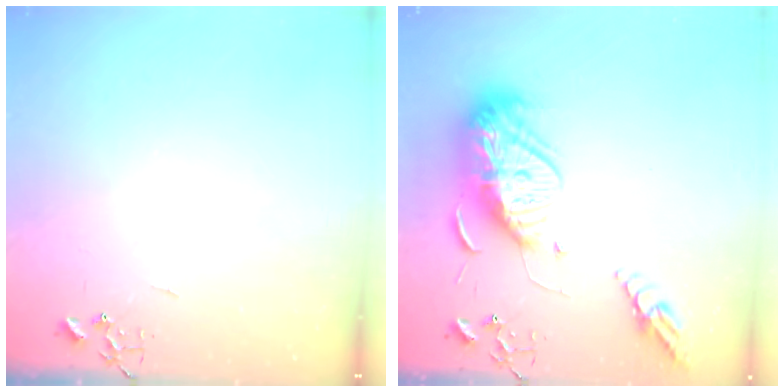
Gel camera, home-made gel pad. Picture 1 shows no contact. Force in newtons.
{"total": 19.6, "press": 19.5, "slide": 1.9}